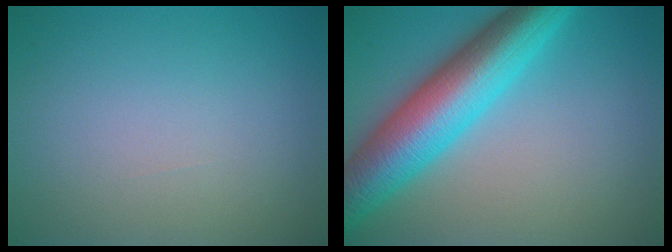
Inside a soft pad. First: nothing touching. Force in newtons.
{"total": 9.7, "press": 9.7, "slide": 0.1}